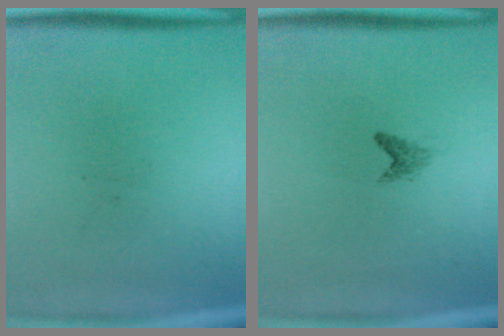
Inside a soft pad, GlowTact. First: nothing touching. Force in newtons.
{"total": 1.0}